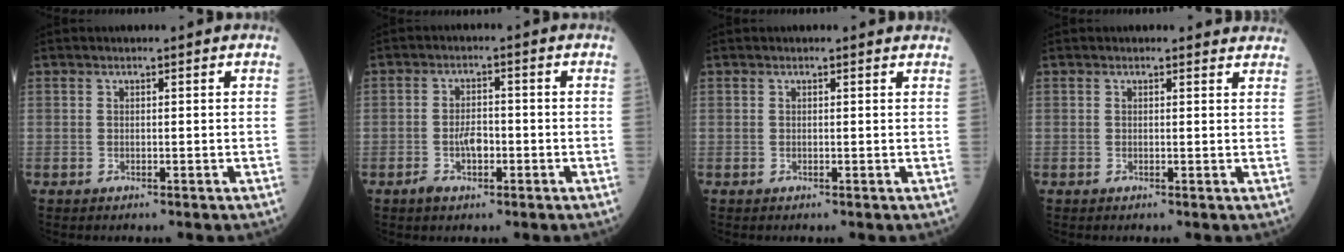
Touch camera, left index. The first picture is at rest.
{"total": 3.7, "force": [-1.4, 1.8, 2.9], "torque": [-0.058, 0.004, -0.024]}
{"total": 0.8, "force": [0.8, 0.1, -0.1], "torque": [-0.005, -0.007, -0.001]}
{"total": 2.2, "force": [2.1, 0.6, 0.0], "torque": [0.000, -0.006, 0.005]}